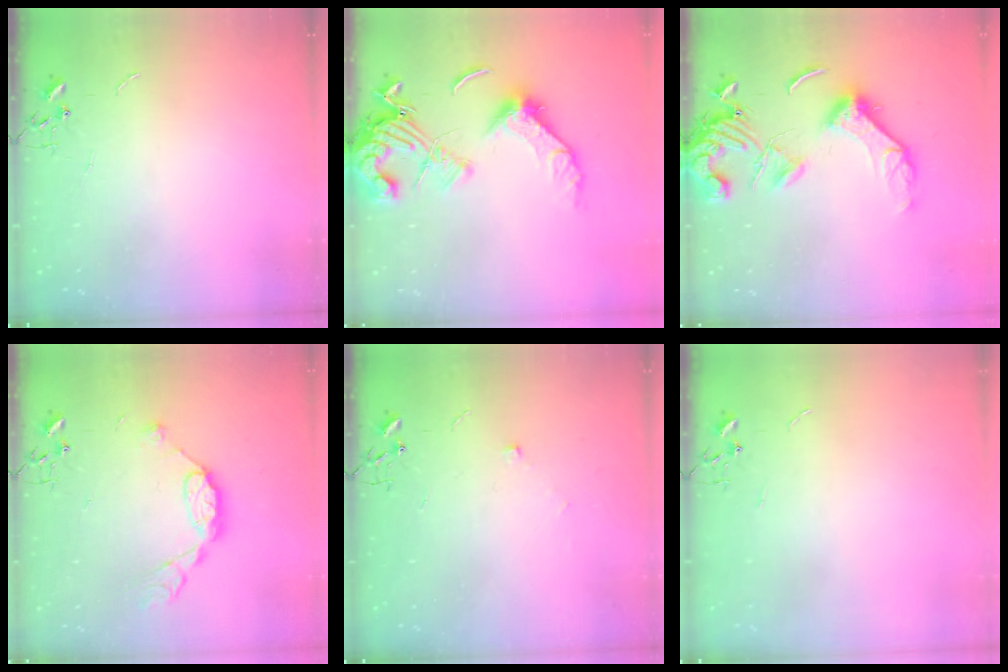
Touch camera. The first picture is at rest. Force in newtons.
{"total": 16.5, "press": 16.3, "slide": 2.9}
{"total": 15.1, "press": 15.0, "slide": 1.8}
{"total": 11.0, "press": 11.0, "slide": 0.9}
{"total": 4.1, "press": 3.9, "slide": 1.1}
{"total": 0.0}